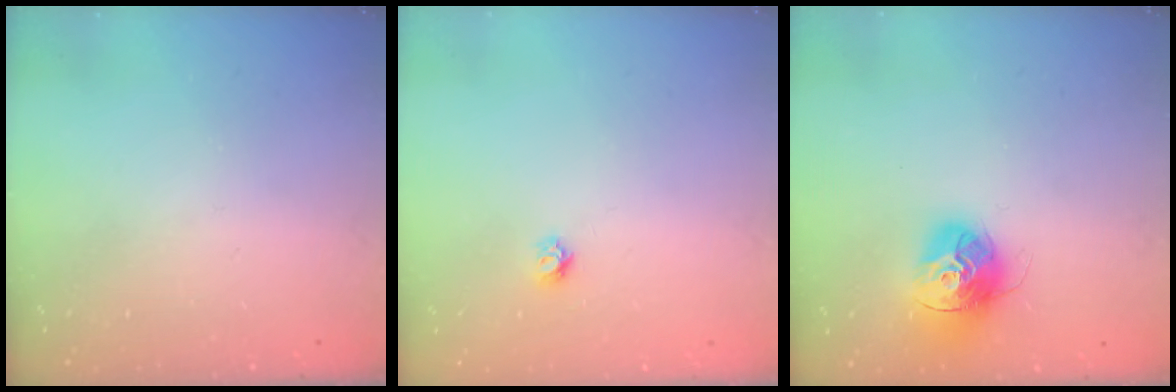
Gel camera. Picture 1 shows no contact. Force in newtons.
{"total": 3.7, "press": 3.7, "slide": 0.2}
{"total": 14.5, "press": 14.4, "slide": 1.4}